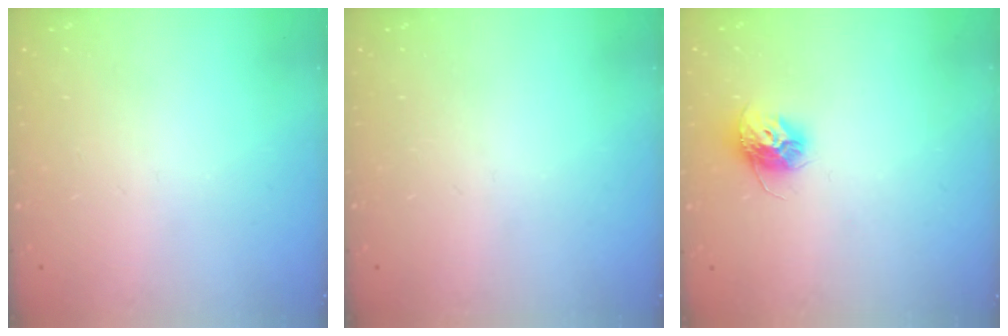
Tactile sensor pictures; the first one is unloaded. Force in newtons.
{"total": 0.0}
{"total": 10.3, "press": 10.3, "slide": 0.7}